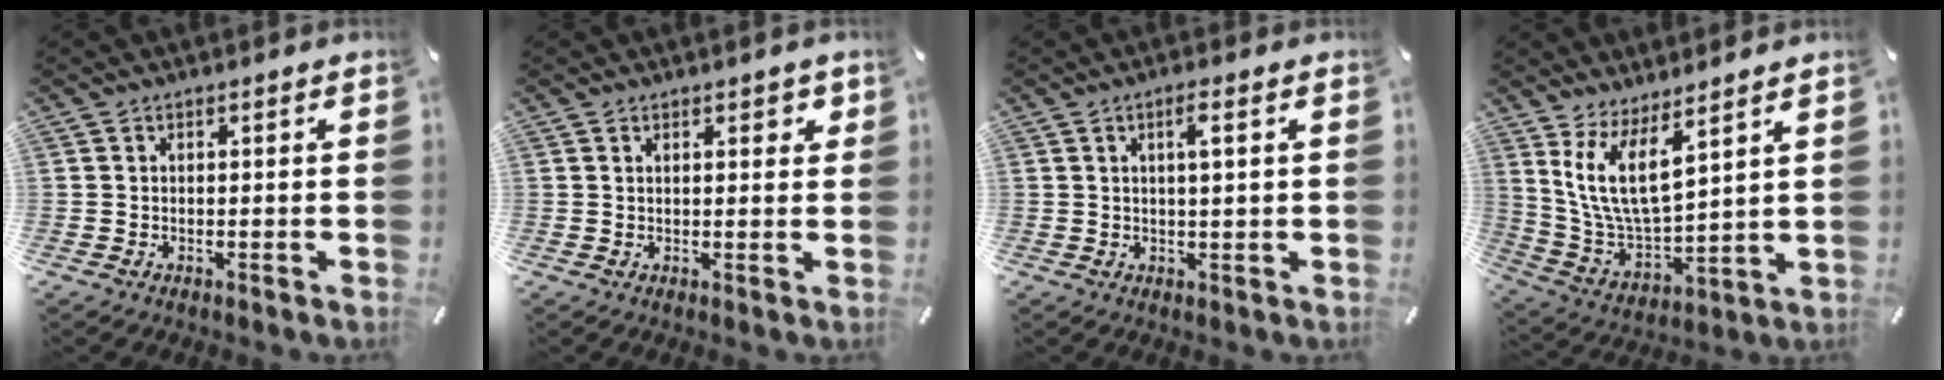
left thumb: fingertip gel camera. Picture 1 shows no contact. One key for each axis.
{"total": 2.1, "fx": 1.3, "fy": 0.9, "fz": 1.3, "tx": -0.010, "ty": -0.004, "tz": 0.019}
{"total": 3.3, "fx": 1.1, "fy": 0.4, "fz": 3.1, "tx": -0.065, "ty": 0.002, "tz": 0.017}
{"total": 12.5, "fx": 7.2, "fy": 4.8, "fz": 9.0, "tx": -0.210, "ty": -0.039, "tz": 0.132}